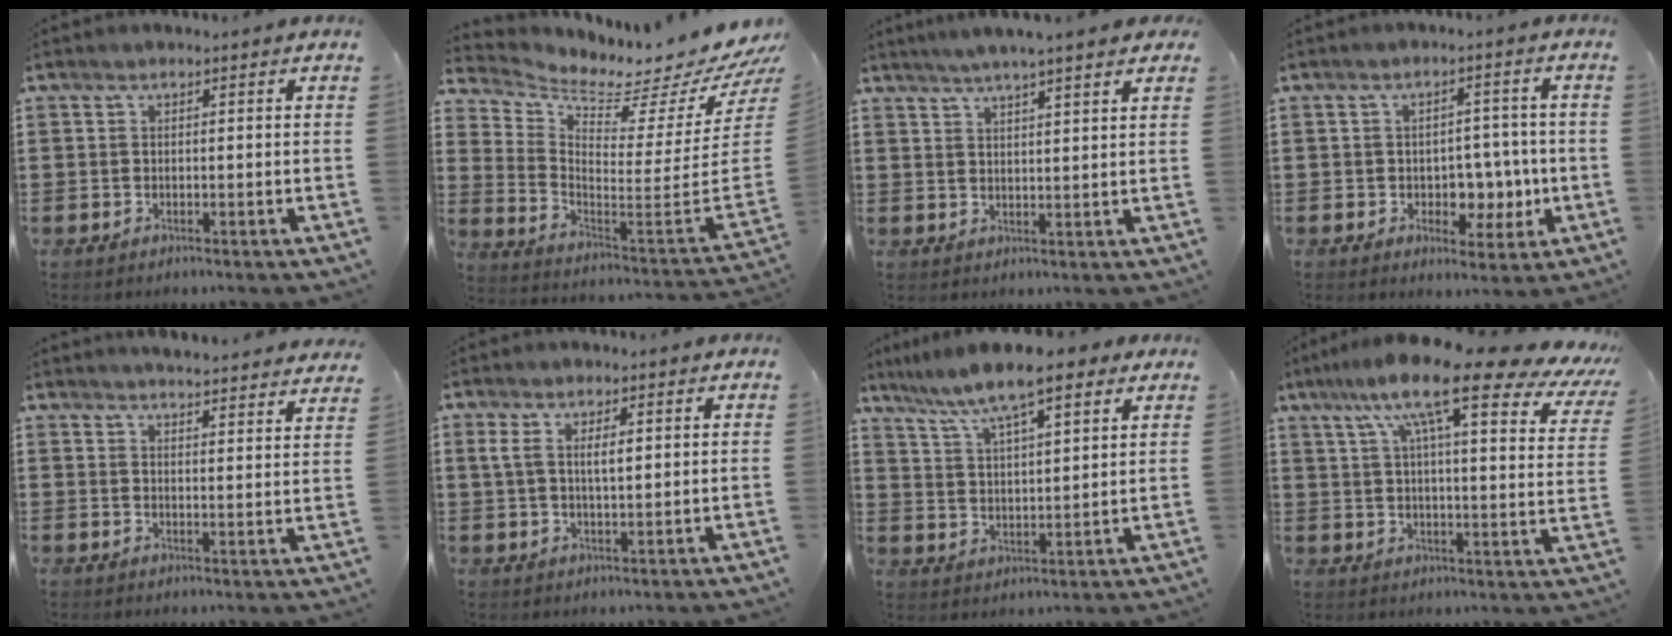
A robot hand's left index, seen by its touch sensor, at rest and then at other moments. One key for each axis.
{"total": 2.8, "fx": 2.5, "fy": 0.6, "fz": 1.2, "tx": -0.032, "ty": -0.064, "tz": 0.030}
{"total": 3.6, "fx": 3.1, "fy": 0.0, "fz": 1.7, "tx": -0.042, "ty": 0.000, "tz": 0.056}
{"total": 5.1, "fx": -0.4, "fy": 4.1, "fz": 2.9, "tx": -0.043, "ty": 0.001, "tz": -0.015}
{"total": 4.2, "fx": 4.1, "fy": -0.4, "fz": 0.2, "tx": -0.010, "ty": -0.026, "tz": 0.072}
{"total": 3.8, "fx": 1.1, "fy": 1.5, "fz": 3.3, "tx": -0.068, "ty": 0.009, "tz": 0.018}
{"total": 9.6, "fx": 7.5, "fy": 1.8, "fz": 5.6, "tx": -0.131, "ty": -0.017, "tz": 0.131}
{"total": 15.2, "fx": 10.5, "fy": 2.6, "fz": 10.8, "tx": -0.208, "ty": -0.040, "tz": 0.166}